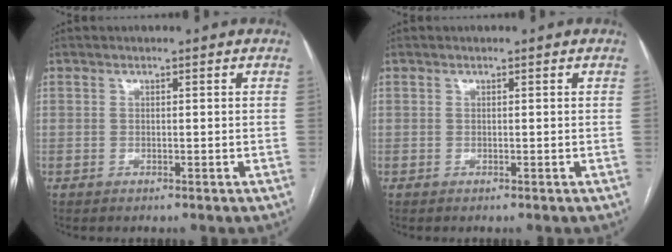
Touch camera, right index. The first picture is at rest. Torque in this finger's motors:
{"motor_torque": [0.00, 0.00, 0.00, -0.01]}